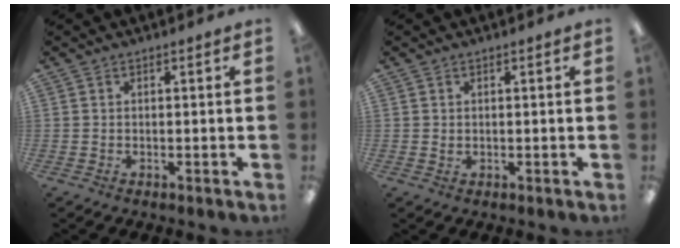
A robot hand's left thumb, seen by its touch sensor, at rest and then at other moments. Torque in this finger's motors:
{"motor_torque": [-0.22, 0.05, -0.16, 0.14, 0.01]}